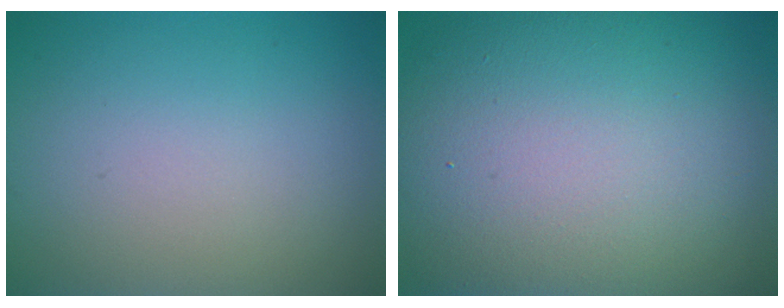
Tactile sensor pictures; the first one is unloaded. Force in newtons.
{"total": 17.0, "press": 17.0, "slide": 1.0}